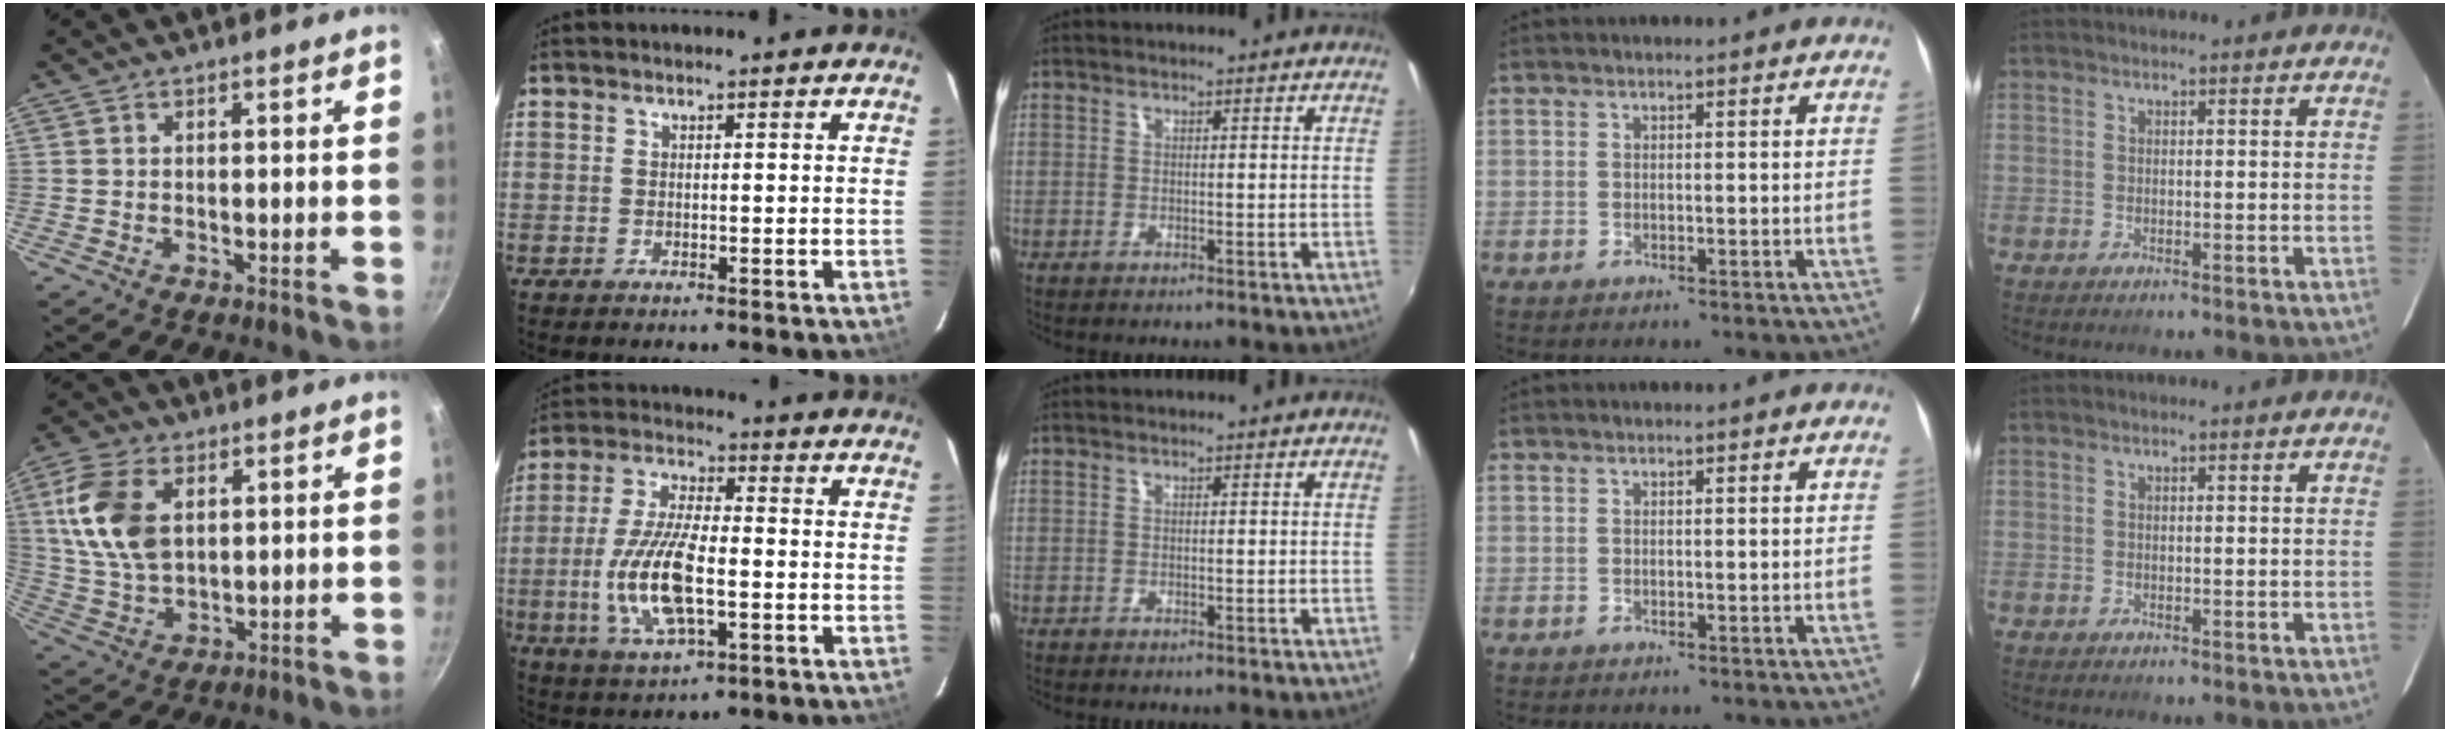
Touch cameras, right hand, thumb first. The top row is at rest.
{"thumb": {"total": 13.3, "force": [3.6, 8.2, 9.9], "torque": [-0.185, -0.008, 0.075]}, "index": {"total": 13.8, "force": [-3.1, 5.1, 12.5], "torque": [-0.262, -0.005, -0.056]}}